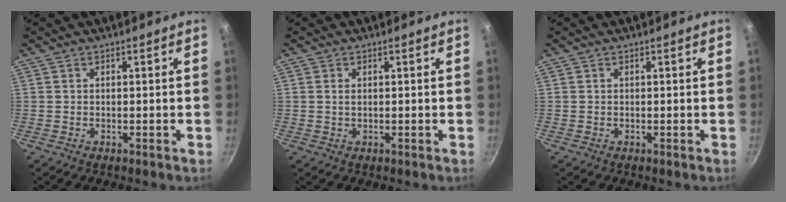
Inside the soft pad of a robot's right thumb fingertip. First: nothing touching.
{"total": 1.2, "force": [0.2, 0.7, 0.9], "torque": [-0.016, 0.001, 0.003]}
{"total": 0.0}